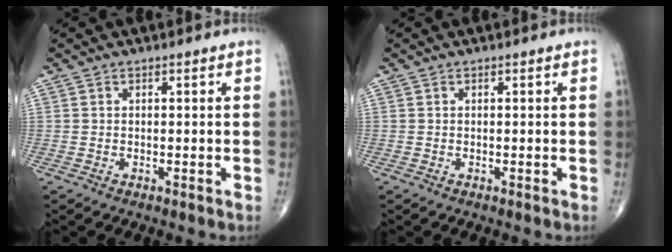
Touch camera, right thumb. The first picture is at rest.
{"total": 0.0}